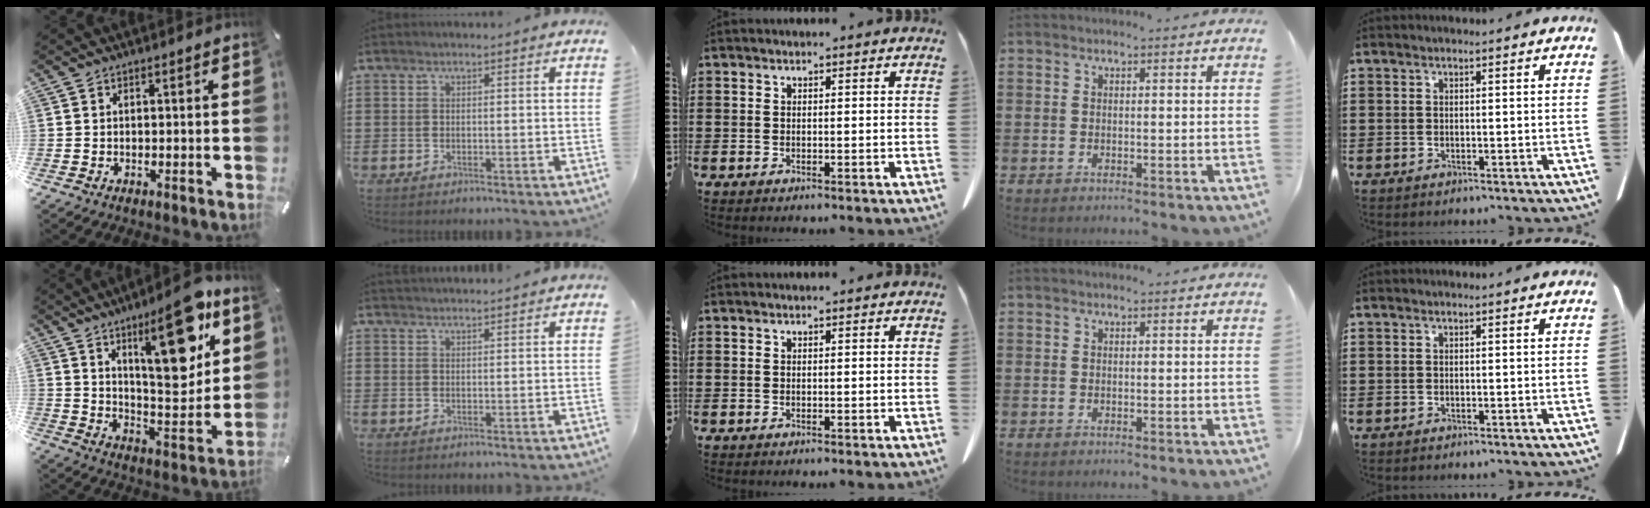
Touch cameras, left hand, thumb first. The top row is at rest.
{"thumb": {"total": 21.1, "force": [10.6, 8.0, 16.3], "torque": [-0.216, -0.063, 0.162]}, "index": {"total": 1.4, "force": [1.4, 0.0, 0.0], "torque": [-0.004, 0.001, 0.028]}}